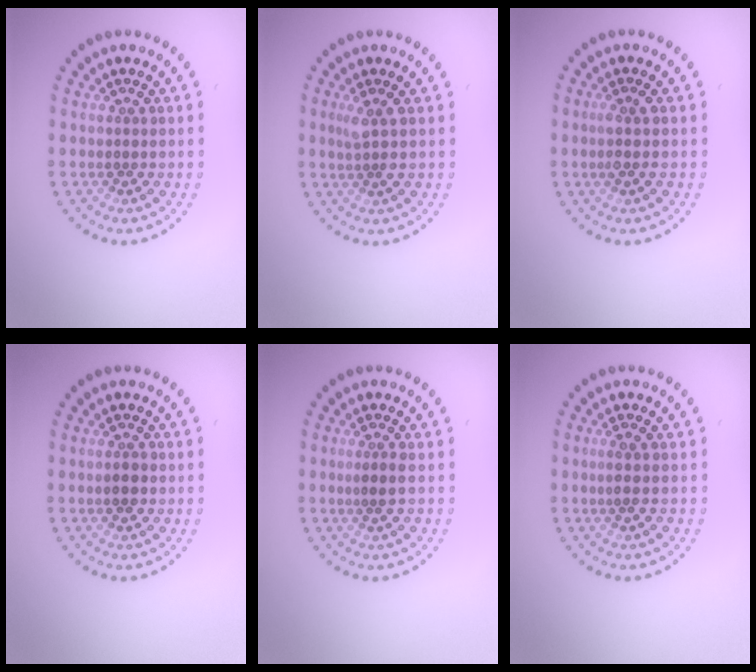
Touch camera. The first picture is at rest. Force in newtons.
{"total": 1.7, "press": 1.3, "slide": 1.1}
{"total": 1.3, "press": 1.1, "slide": 0.8}
{"total": 1.3, "press": 1.3, "slide": 0.1}
{"total": 1.0, "press": 0.8, "slide": 0.7}
{"total": 0.9, "press": 0.6, "slide": 0.6}